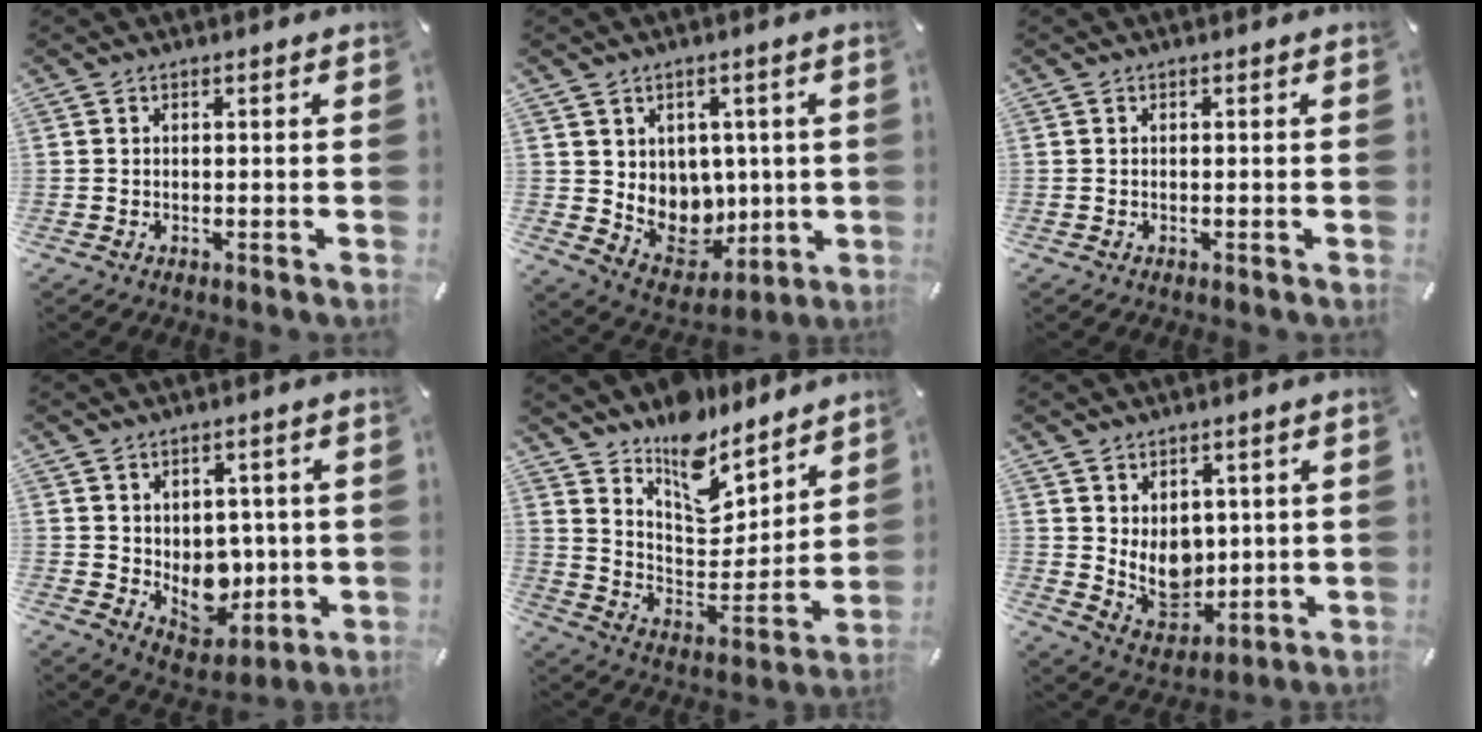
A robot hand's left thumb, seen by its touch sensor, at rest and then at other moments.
{"total": 9.1, "force": [2.7, 8.4, 2.3], "torque": [-0.035, -0.038, 0.067]}
{"total": 0.0}
{"total": 8.6, "force": [0.9, 7.6, 3.9], "torque": [-0.036, -0.020, 0.029]}
{"total": 13.5, "force": [11.4, 6.6, 3.1], "torque": [-0.048, -0.120, 0.206]}
{"total": 9.0, "force": [2.5, 7.4, 4.5], "torque": [-0.068, -0.030, 0.052]}